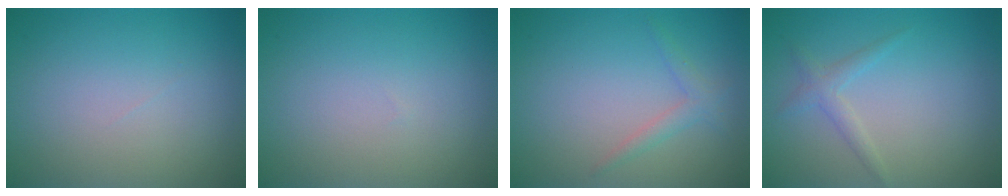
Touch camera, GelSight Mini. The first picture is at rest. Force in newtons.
{"total": 0.0}
{"total": 1.4, "press": 1.4, "slide": 0.1}
{"total": 1.5, "press": 1.5, "slide": 0.1}